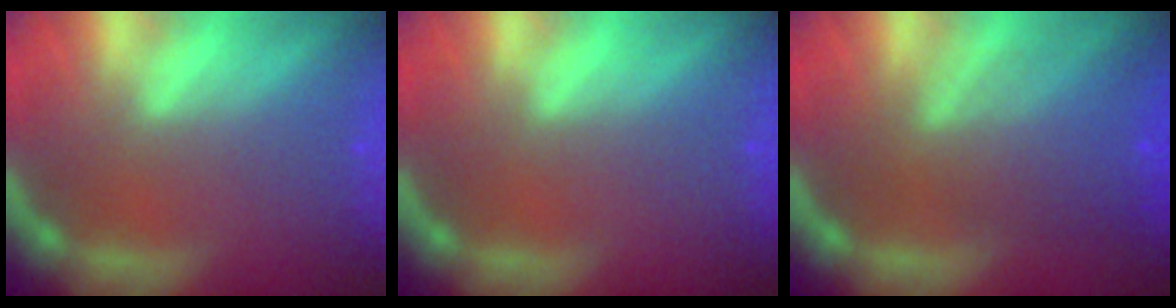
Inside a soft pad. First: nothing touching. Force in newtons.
{"total": 0.0}
{"total": 6.6}